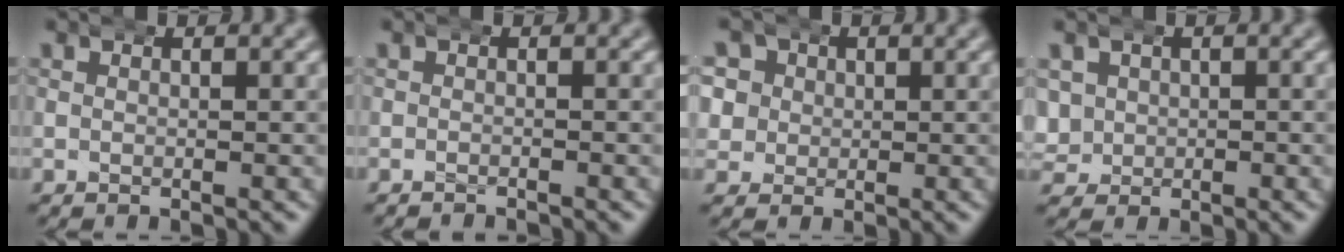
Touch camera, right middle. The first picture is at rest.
{"total": 1.3, "force": [-1.3, 0.2, 0.1], "torque": [-0.008, -0.007, -0.020]}
{"total": 5.5, "force": [1.1, 5.0, 2.1], "torque": [-0.064, -0.009, 0.017]}
{"total": 4.2, "force": [-0.1, 4.0, 1.3], "torque": [-0.058, -0.012, 0.003]}